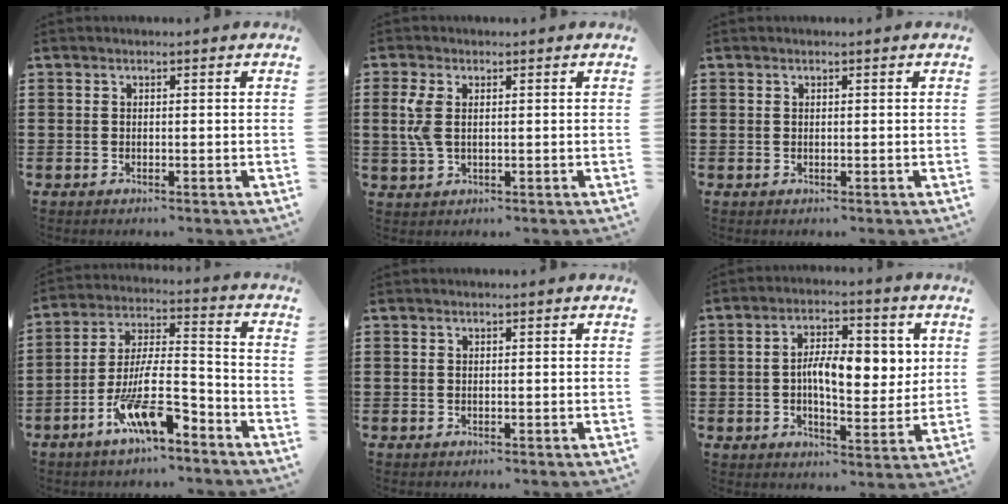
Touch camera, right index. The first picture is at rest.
{"total": 4.4, "force": [0.5, 2.2, 3.7], "torque": [-0.100, 0.000, 0.002]}
{"total": 0.0}
{"total": 12.2, "force": [-7.6, 3.0, 9.0], "torque": [-0.179, 0.011, -0.143]}
{"total": 0.0}
{"total": 8.5, "force": [1.0, 4.3, 7.3], "torque": [-0.109, 0.002, 0.010]}